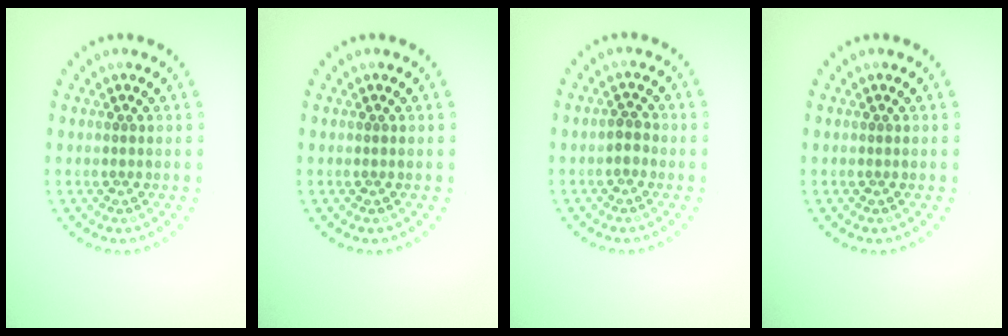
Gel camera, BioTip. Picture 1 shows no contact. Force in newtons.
{"total": 0.0}
{"total": 1.0, "press": 0.9, "slide": 0.2}
{"total": 0.0}